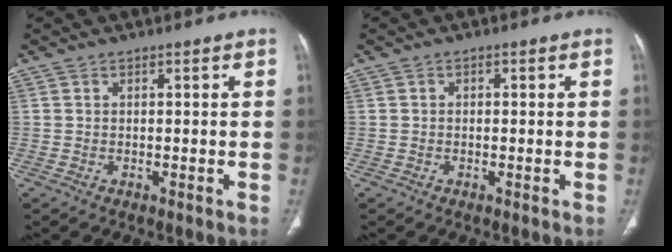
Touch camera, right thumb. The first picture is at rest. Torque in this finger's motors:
{"motor_torque": [-0.23, 0.25, 0.10, -0.01, 0.07]}